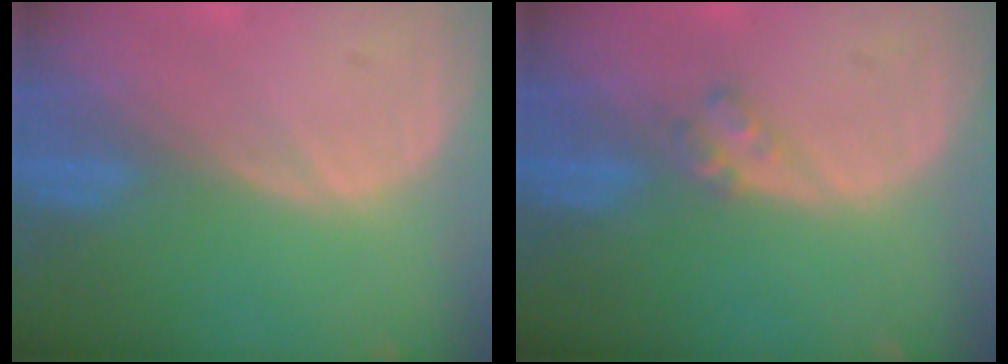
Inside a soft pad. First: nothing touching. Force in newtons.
{"total": 2.0, "press": 2.0, "slide": 0.2}